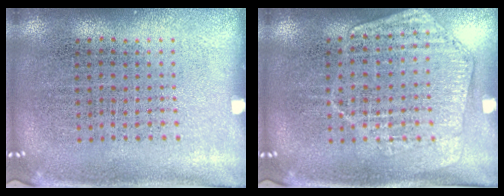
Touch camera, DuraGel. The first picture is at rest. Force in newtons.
{"total": 1.4, "press": 1.4, "slide": 0.3}